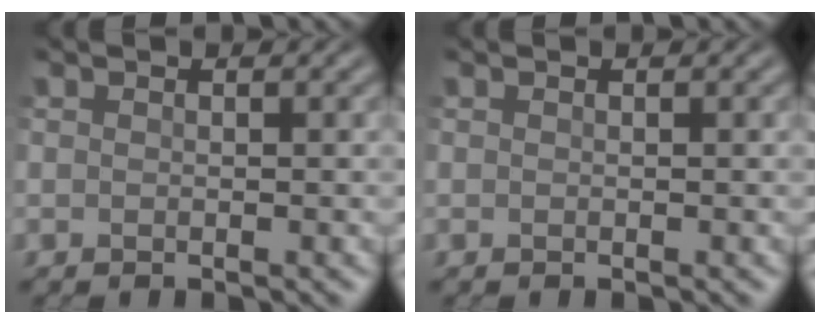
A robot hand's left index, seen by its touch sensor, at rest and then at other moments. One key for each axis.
{"total": 0.0}